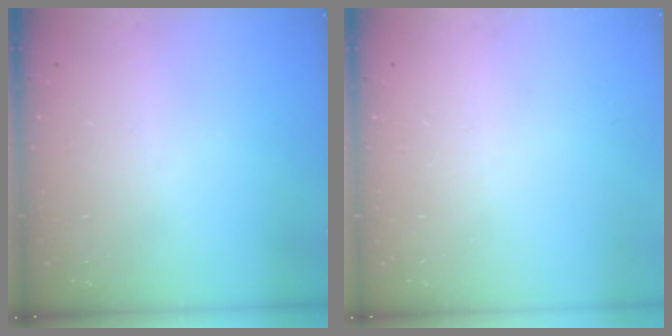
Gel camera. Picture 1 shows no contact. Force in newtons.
{"total": 0.0}